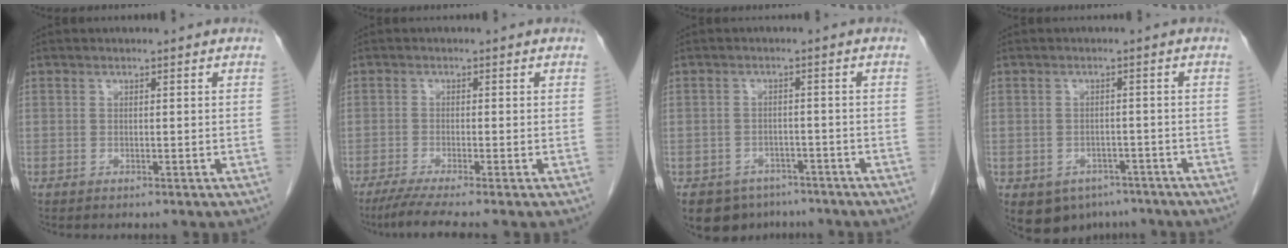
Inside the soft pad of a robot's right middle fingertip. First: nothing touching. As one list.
[{"total": 5.2, "force": [-4.0, -0.7, 3.3], "torque": [-0.054, -0.017, -0.071]}, {"total": 7.1, "force": [-5.4, 4.6, 1.1], "torque": [-0.011, 0.004, -0.072]}, {"total": 7.3, "force": [-4.7, 5.2, 2.0], "torque": [-0.029, 0.009, -0.058]}]